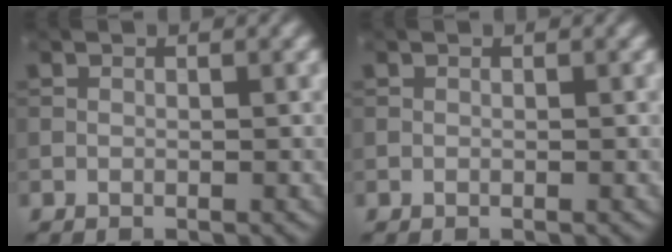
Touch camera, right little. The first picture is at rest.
{"total": 0.0}